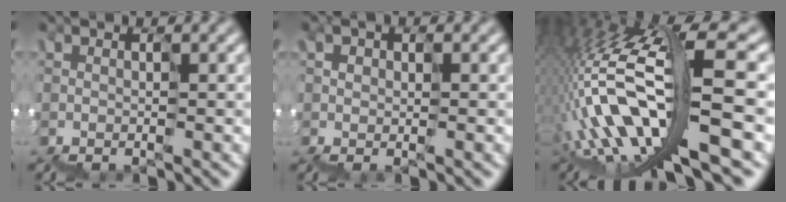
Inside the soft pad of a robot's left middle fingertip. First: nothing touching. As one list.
[{"total": 1.1, "force": [0.3, 0.6, 0.9], "torque": [-0.021, 0.003, 0.008]}, {"total": 11.6, "force": [-2.9, 2.8, 10.9], "torque": [-0.238, 0.033, -0.039]}]